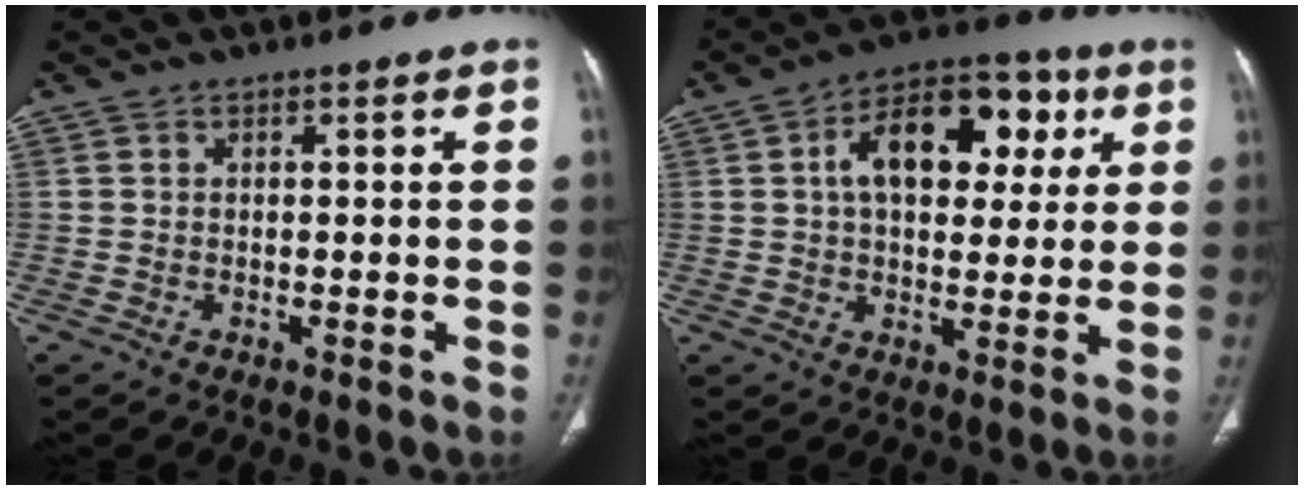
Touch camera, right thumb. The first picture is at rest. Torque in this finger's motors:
{"motor_torque": [1.77, 2.09, 1.27, 0.11, 0.09]}